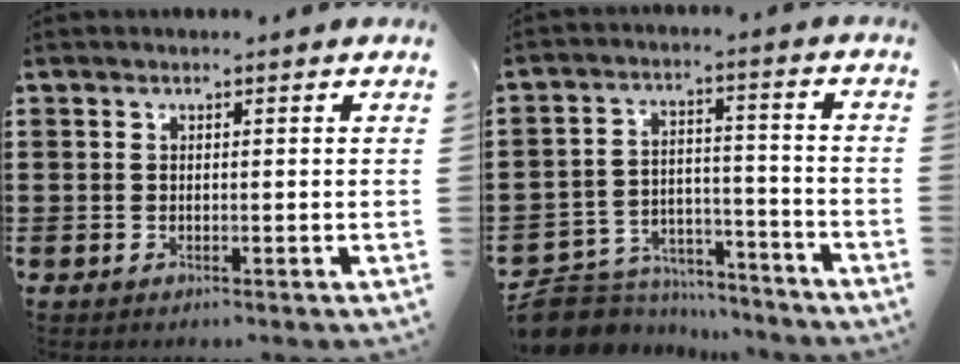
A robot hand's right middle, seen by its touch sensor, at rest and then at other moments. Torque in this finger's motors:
{"motor_torque": [-0.14, -0.01, -0.82, -0.10]}